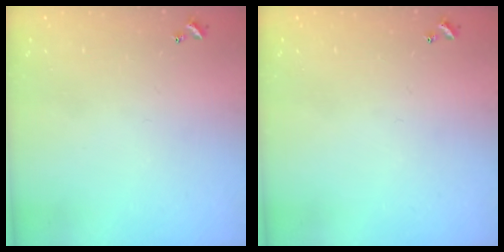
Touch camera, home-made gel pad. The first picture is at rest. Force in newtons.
{"total": 0.0}